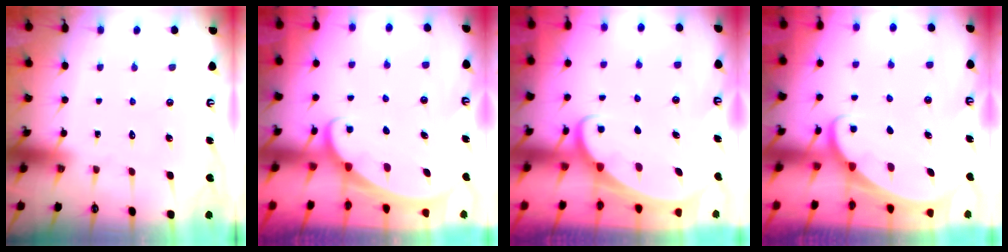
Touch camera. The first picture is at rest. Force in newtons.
{"total": 1.8, "press": 1.8, "slide": 0.1}
{"total": 1.9, "press": 1.9, "slide": 0.2}
{"total": 1.6, "press": 1.6, "slide": 0.1}